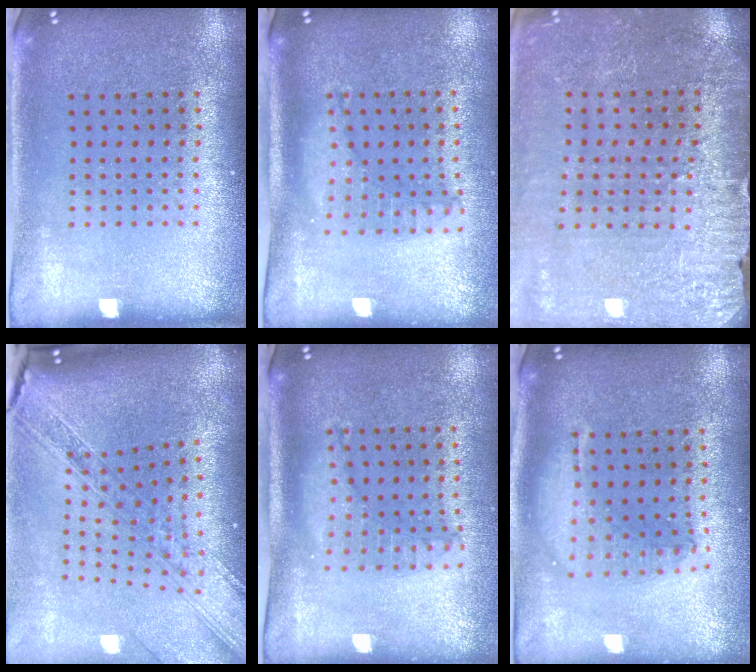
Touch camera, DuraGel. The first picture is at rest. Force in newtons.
{"total": 1.2, "press": 1.2, "slide": 0.2}
{"total": 3.0, "press": 3.0, "slide": 0.1}
{"total": 2.8, "press": 2.3, "slide": 1.7}
{"total": 1.2, "press": 1.2, "slide": 0.2}
{"total": 1.8, "press": 1.6, "slide": 1.0}